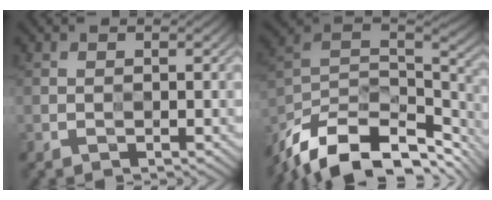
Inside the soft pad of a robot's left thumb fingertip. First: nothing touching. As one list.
[{"total": 16.3, "force": [-10.4, 7.6, 9.9], "torque": [-0.247, -0.034, -0.167]}]